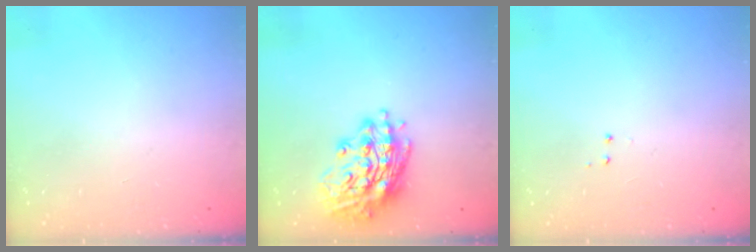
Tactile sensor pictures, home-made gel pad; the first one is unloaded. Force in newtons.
{"total": 16.4, "press": 16.2, "slide": 2.5}
{"total": 4.0, "press": 4.0, "slide": 0.4}